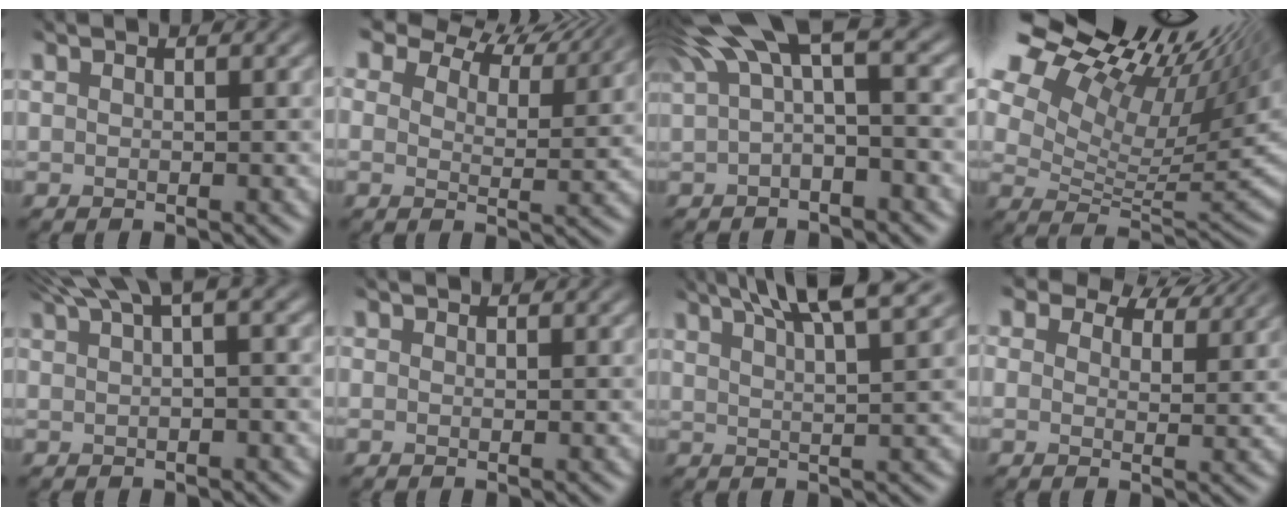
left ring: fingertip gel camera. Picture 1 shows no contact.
{"total": 7.5, "force": [6.8, 2.4, 2.1], "torque": [-0.065, -0.013, 0.091]}
{"total": 6.1, "force": [1.9, 2.2, 5.4], "torque": [-0.127, 0.009, 0.048]}
{"total": 14.2, "force": [7.7, 7.0, 9.6], "torque": [-0.197, 0.032, 0.145]}
{"total": 3.0, "force": [1.7, 0.6, 2.5], "torque": [-0.068, 0.009, 0.044]}
{"total": 0.7, "force": [-0.3, -0.3, -0.5], "torque": [0.000, -0.002, 0.002]}
{"total": 7.4, "force": [4.8, 2.1, 5.3], "torque": [-0.085, 0.019, 0.048]}
{"total": 5.1, "force": [4.5, 2.2, 1.1], "torque": [-0.036, -0.024, 0.076]}